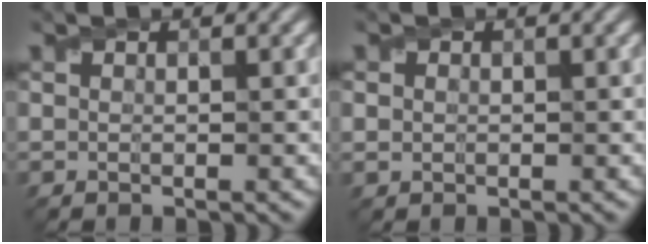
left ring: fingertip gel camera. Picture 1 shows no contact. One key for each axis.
{"total": 0.8, "fx": 0.1, "fy": 0.7, "fz": 0.4, "tx": -0.006, "ty": -0.001, "tz": 0.001}